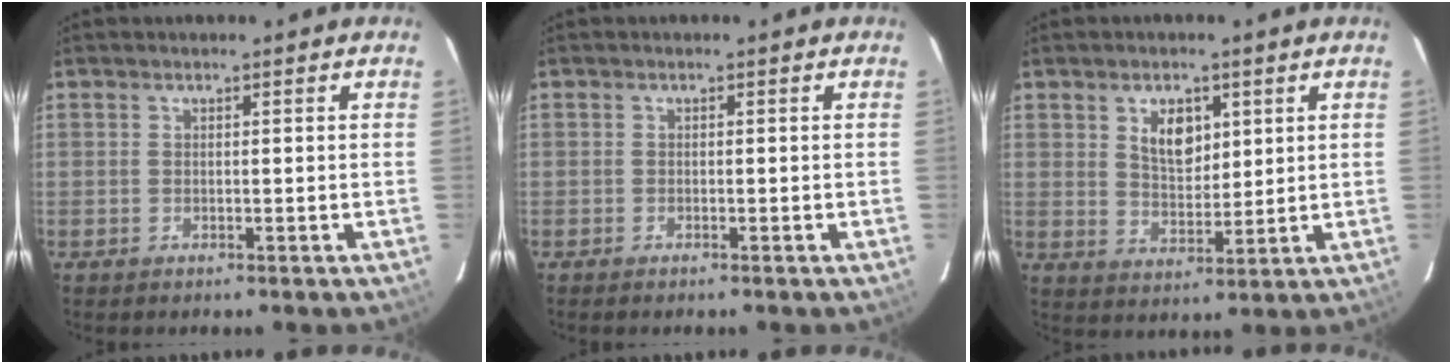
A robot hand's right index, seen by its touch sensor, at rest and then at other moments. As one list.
[{"total": 0.5, "force": [-0.5, 0.1, 0.2], "torque": [-0.003, -0.001, -0.010]}, {"total": 6.6, "force": [2.7, 3.9, 4.6], "torque": [-0.074, 0.004, 0.054]}]